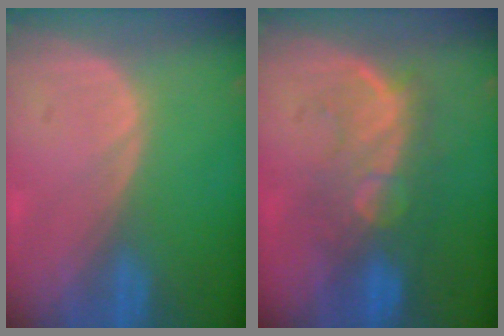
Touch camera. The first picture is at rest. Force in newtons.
{"total": 9.3, "press": 8.5, "slide": 3.7}